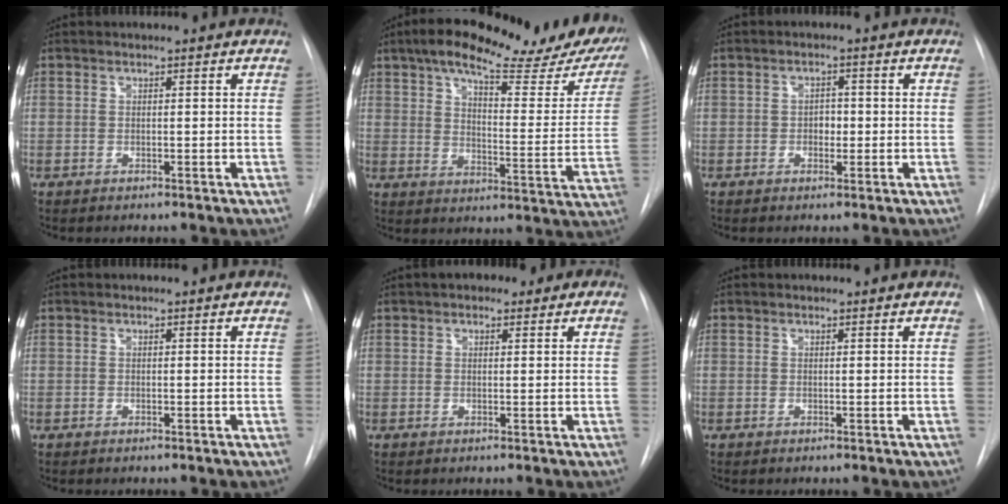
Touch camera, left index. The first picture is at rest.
{"total": 29.4, "force": [22.9, 6.9, 17.0], "torque": [-0.237, -0.012, 0.283]}
{"total": 2.2, "force": [-0.3, 1.5, 1.5], "torque": [-0.019, 0.006, -0.005]}
{"total": 0.0}
{"total": 3.7, "force": [2.1, 2.0, 2.2], "torque": [-0.032, 0.017, 0.027]}
{"total": 0.0}